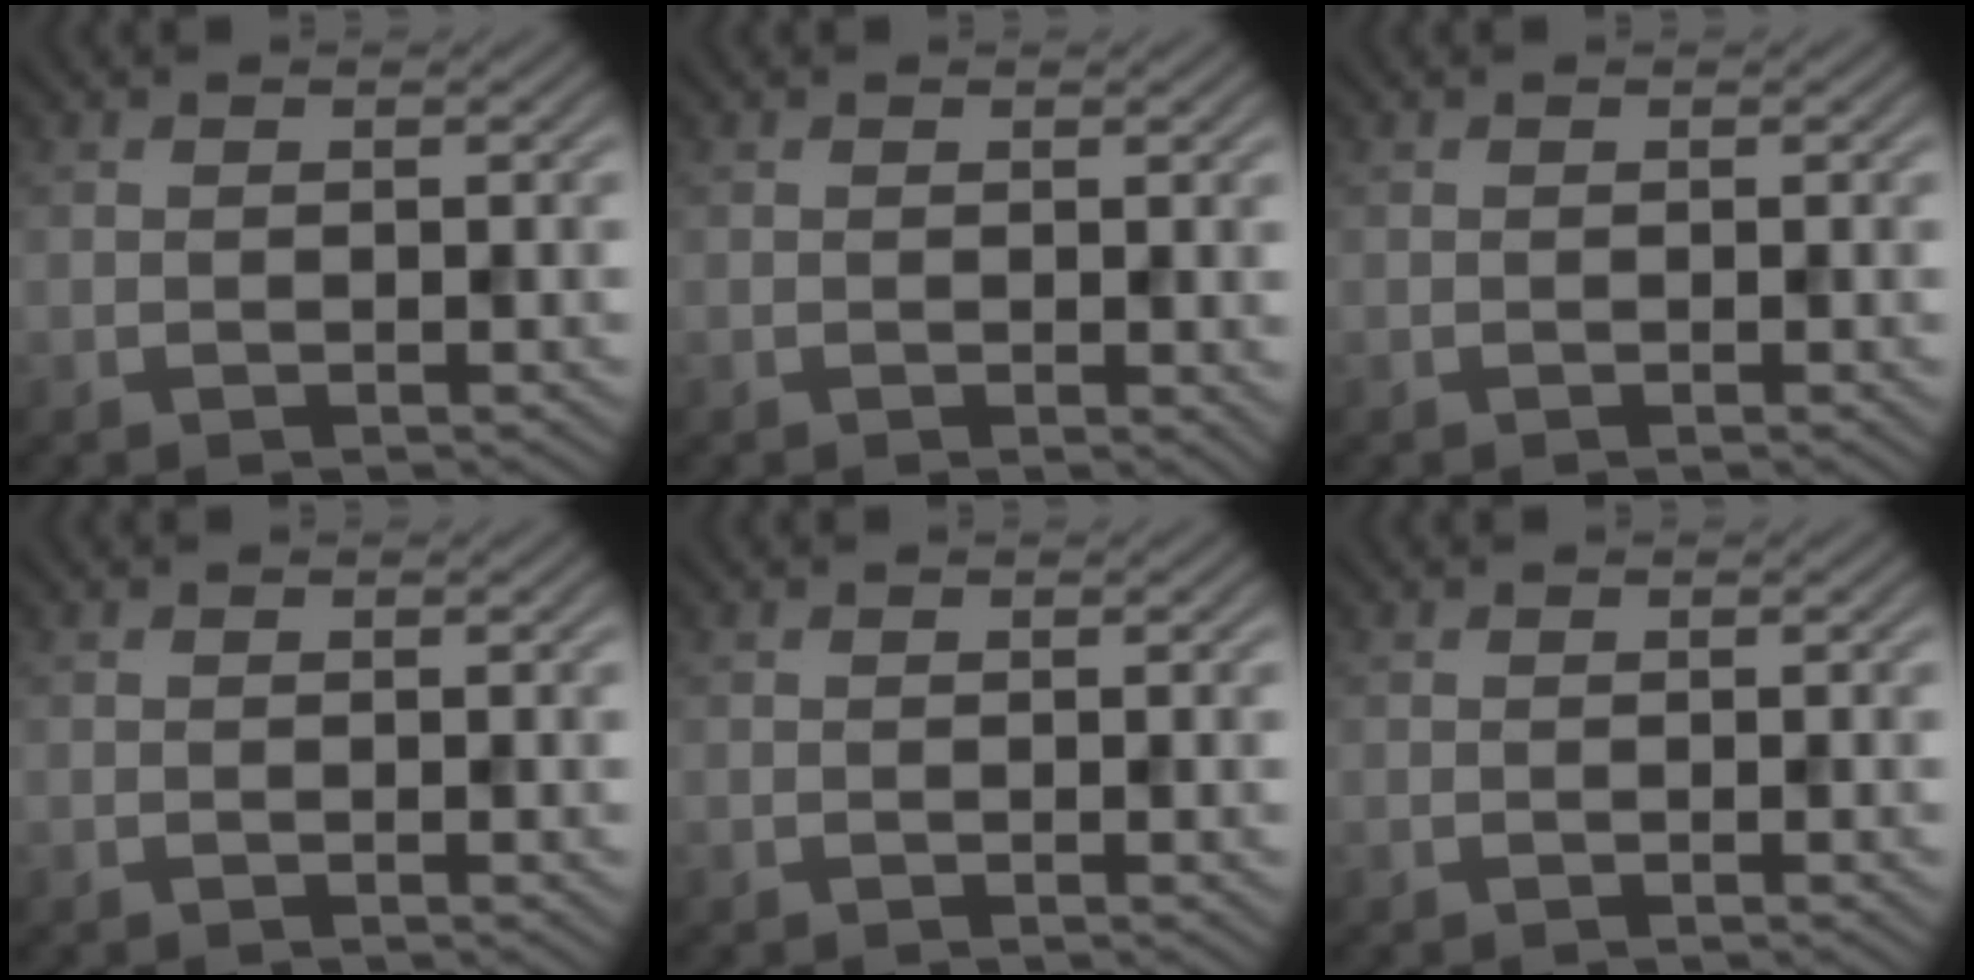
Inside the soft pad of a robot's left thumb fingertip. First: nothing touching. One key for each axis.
{"total": 0.7, "fx": 0.2, "fy": 0.5, "fz": 0.4, "tx": -0.002, "ty": -0.003, "tz": 0.004}
{"total": 0.0}
{"total": 0.0}
{"total": 0.0}
{"total": 0.0}